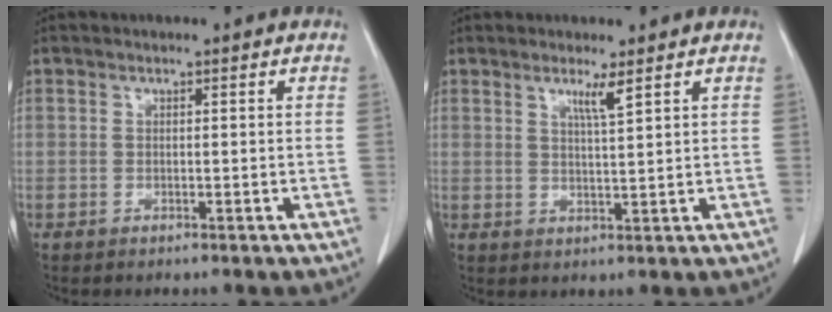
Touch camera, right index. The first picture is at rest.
{"total": 2.8, "force": [1.7, -0.4, 2.1], "torque": [-0.040, -0.006, 0.033]}